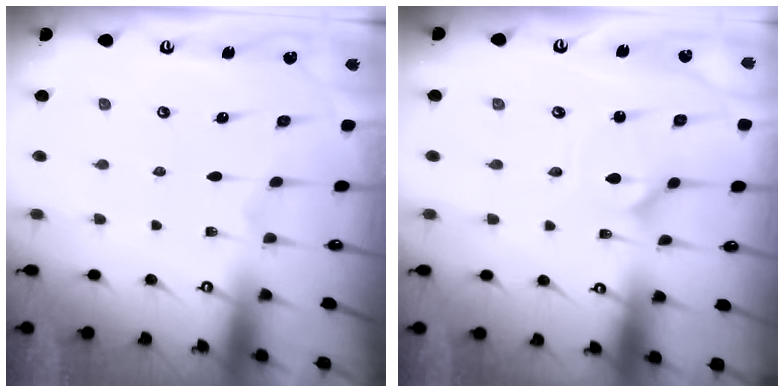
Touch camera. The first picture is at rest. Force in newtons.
{"total": 1.1, "press": 1.1, "slide": 0.1}